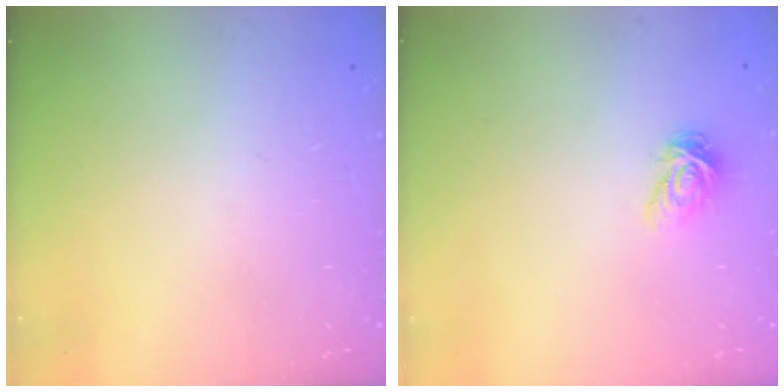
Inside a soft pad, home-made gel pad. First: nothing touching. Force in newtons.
{"total": 4.7, "press": 4.6, "slide": 0.5}